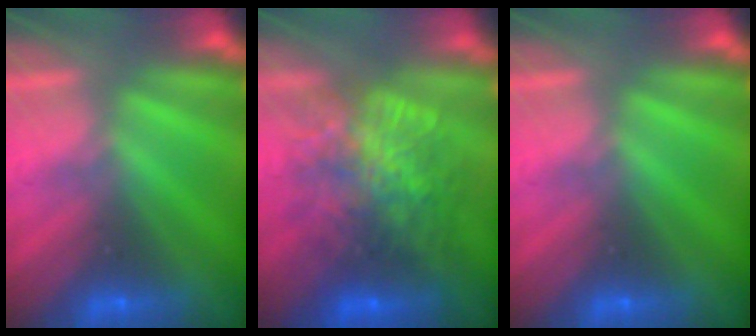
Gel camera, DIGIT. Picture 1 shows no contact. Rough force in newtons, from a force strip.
{"total": 7.0}
{"total": 0.0}